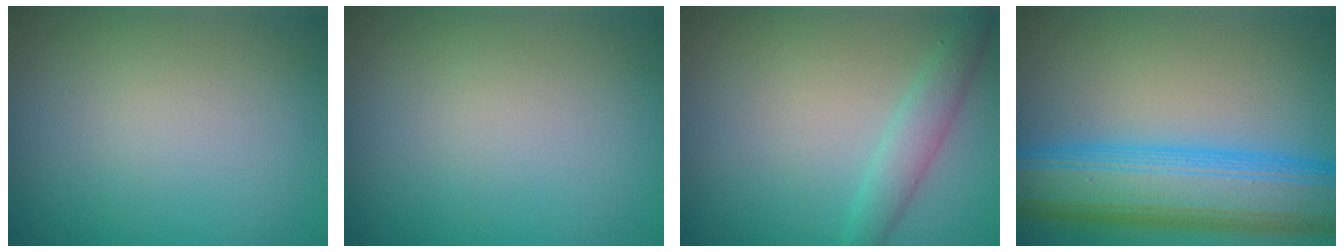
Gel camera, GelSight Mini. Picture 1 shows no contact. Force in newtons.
{"total": 0.0}
{"total": 2.2, "press": 2.2, "slide": 0.0}
{"total": 10.4, "press": 10.4, "slide": 0.4}